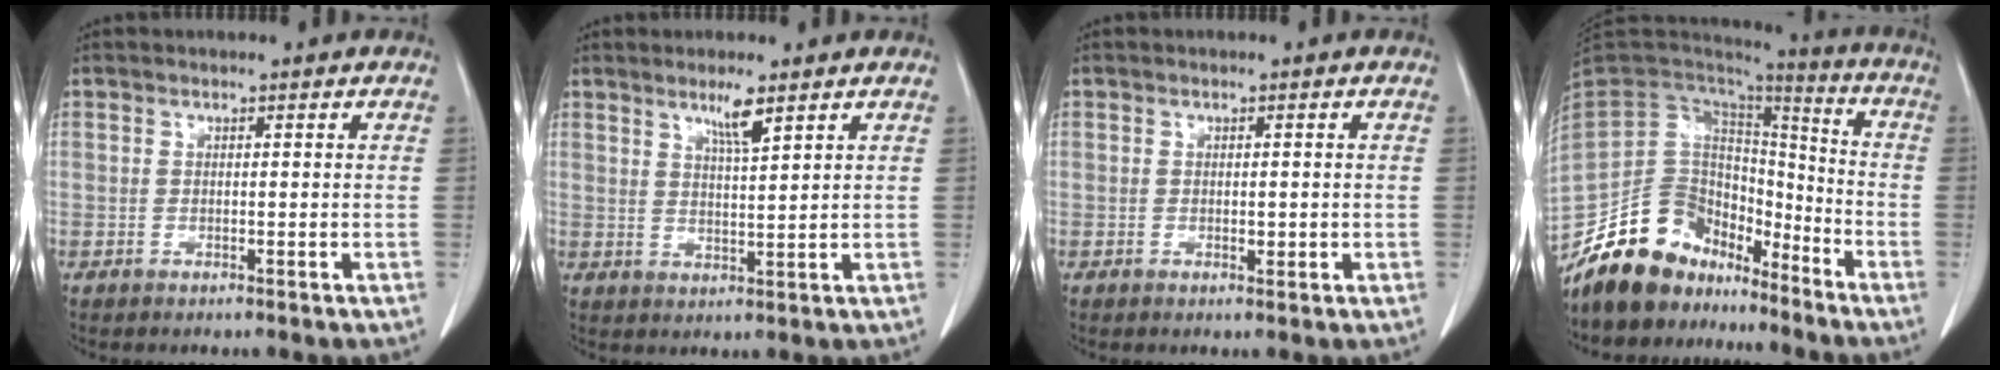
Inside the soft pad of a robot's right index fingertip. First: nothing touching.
{"total": 3.8, "force": [2.6, -0.1, 2.7], "torque": [-0.054, -0.007, 0.049]}
{"total": 1.3, "force": [-0.1, 0.5, 1.1], "torque": [-0.017, -0.002, 0.000]}
{"total": 15.3, "force": [-12.2, 8.3, 4.1], "torque": [-0.068, 0.067, -0.215]}